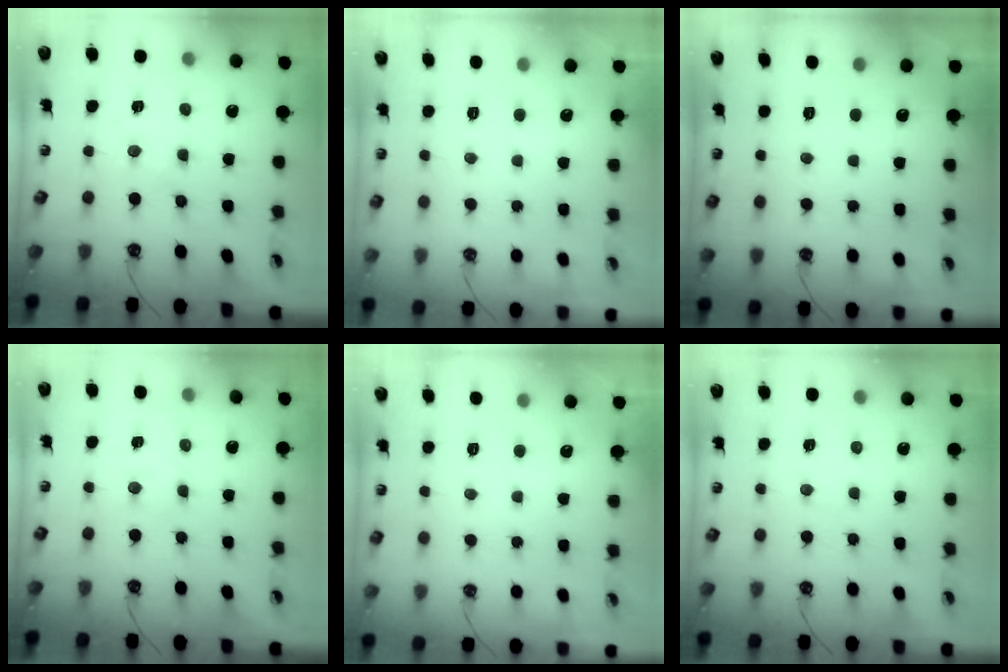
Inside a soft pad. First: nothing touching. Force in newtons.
{"total": 0.0}
{"total": 0.0}
{"total": 1.9, "press": 1.8, "slide": 0.3}
{"total": 0.0}
{"total": 2.2, "press": 2.1, "slide": 0.3}